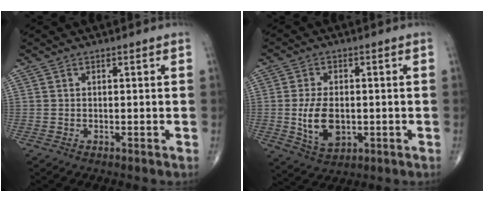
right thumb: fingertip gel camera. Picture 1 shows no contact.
{"total": 8.8, "force": [-1.0, 5.2, 7.0], "torque": [-0.118, -0.007, -0.010]}